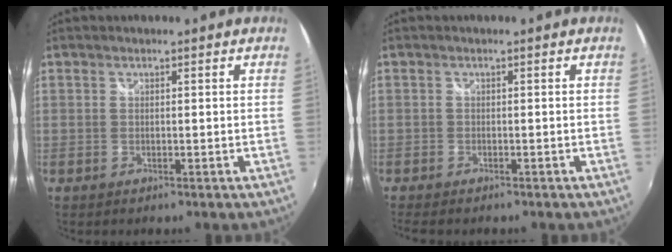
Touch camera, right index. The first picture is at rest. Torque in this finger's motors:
{"motor_torque": [0.05, -0.16, 0.04, 0.01]}